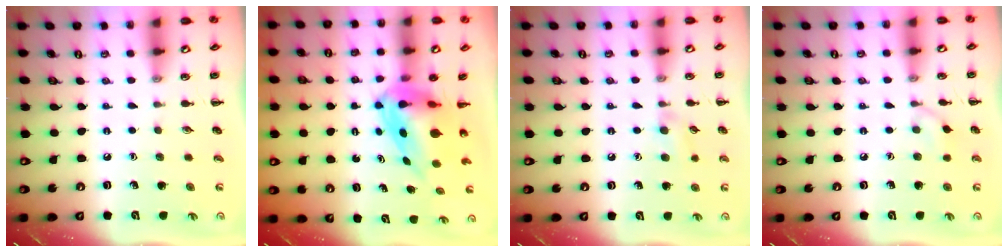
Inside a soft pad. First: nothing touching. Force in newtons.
{"total": 7.3, "press": 6.9, "slide": 2.4}
{"total": 6.7, "press": 6.4, "slide": 2.0}
{"total": 6.0, "press": 5.8, "slide": 1.5}